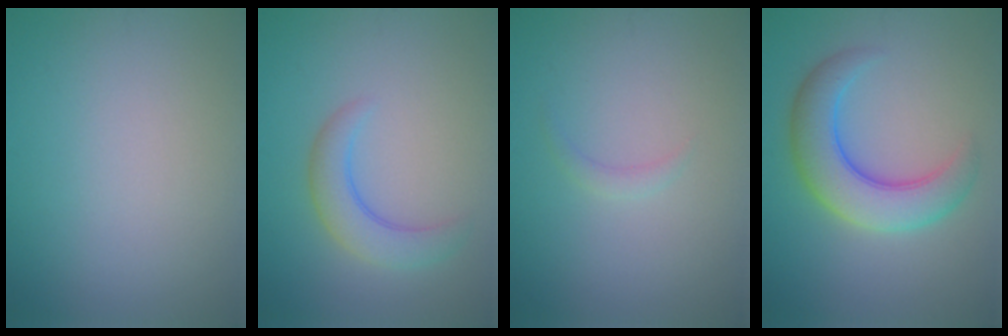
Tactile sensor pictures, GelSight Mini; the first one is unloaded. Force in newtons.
{"total": 3.3, "press": 3.3, "slide": 0.3}
{"total": 0.8, "press": 0.8, "slide": 0.0}
{"total": 6.2, "press": 6.2, "slide": 0.2}